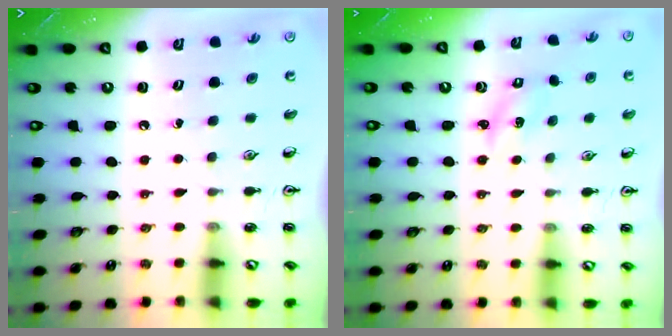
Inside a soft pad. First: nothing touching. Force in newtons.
{"total": 1.5, "press": 1.4, "slide": 0.4}